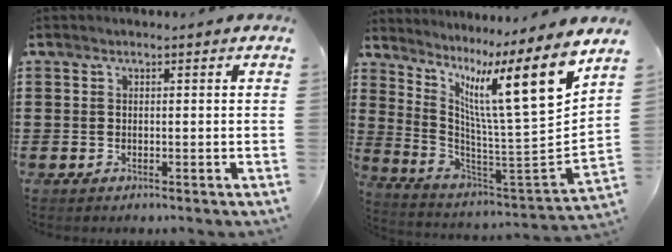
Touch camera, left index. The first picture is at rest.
{"total": 14.3, "force": [7.9, 1.7, 11.8], "torque": [-0.212, -0.072, 0.112]}